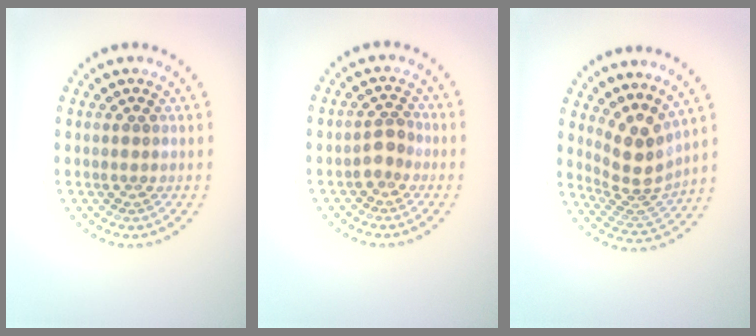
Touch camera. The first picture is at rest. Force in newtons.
{"total": 1.8, "press": 1.5, "slide": 0.9}
{"total": 4.1, "press": 3.2, "slide": 2.6}